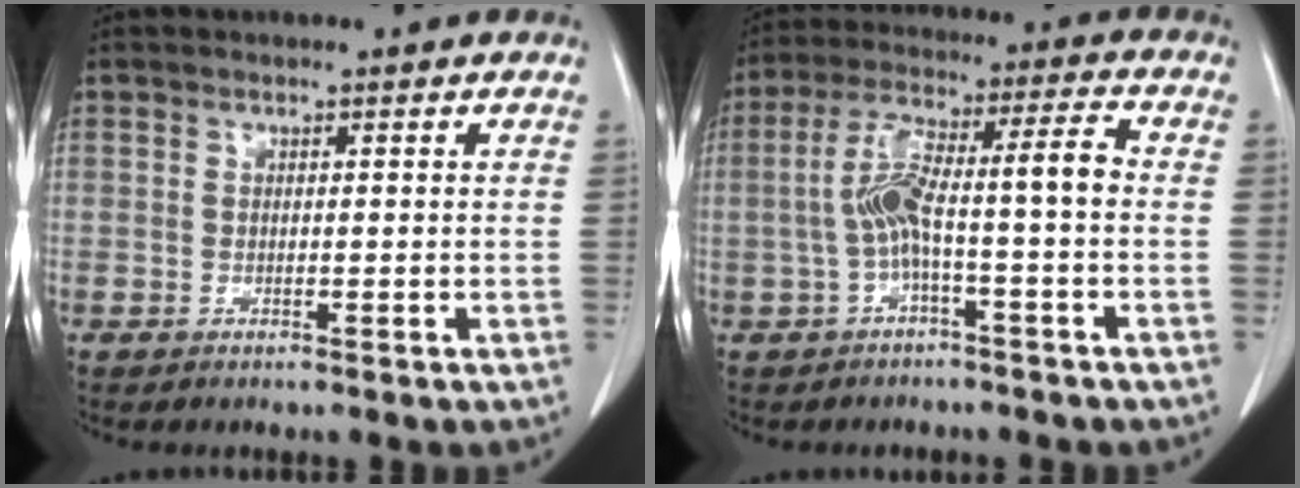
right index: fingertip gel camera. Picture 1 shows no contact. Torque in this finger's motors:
{"motor_torque": [0.90, -0.33, 0.28, 0.10]}